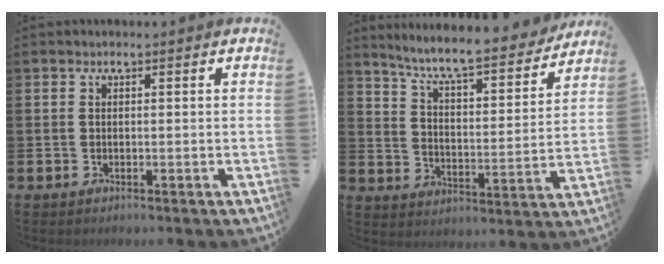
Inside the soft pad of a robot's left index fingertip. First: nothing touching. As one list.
[{"total": 8.1, "force": [7.5, 0.9, 3.0], "torque": [-0.088, -0.057, 0.124]}]